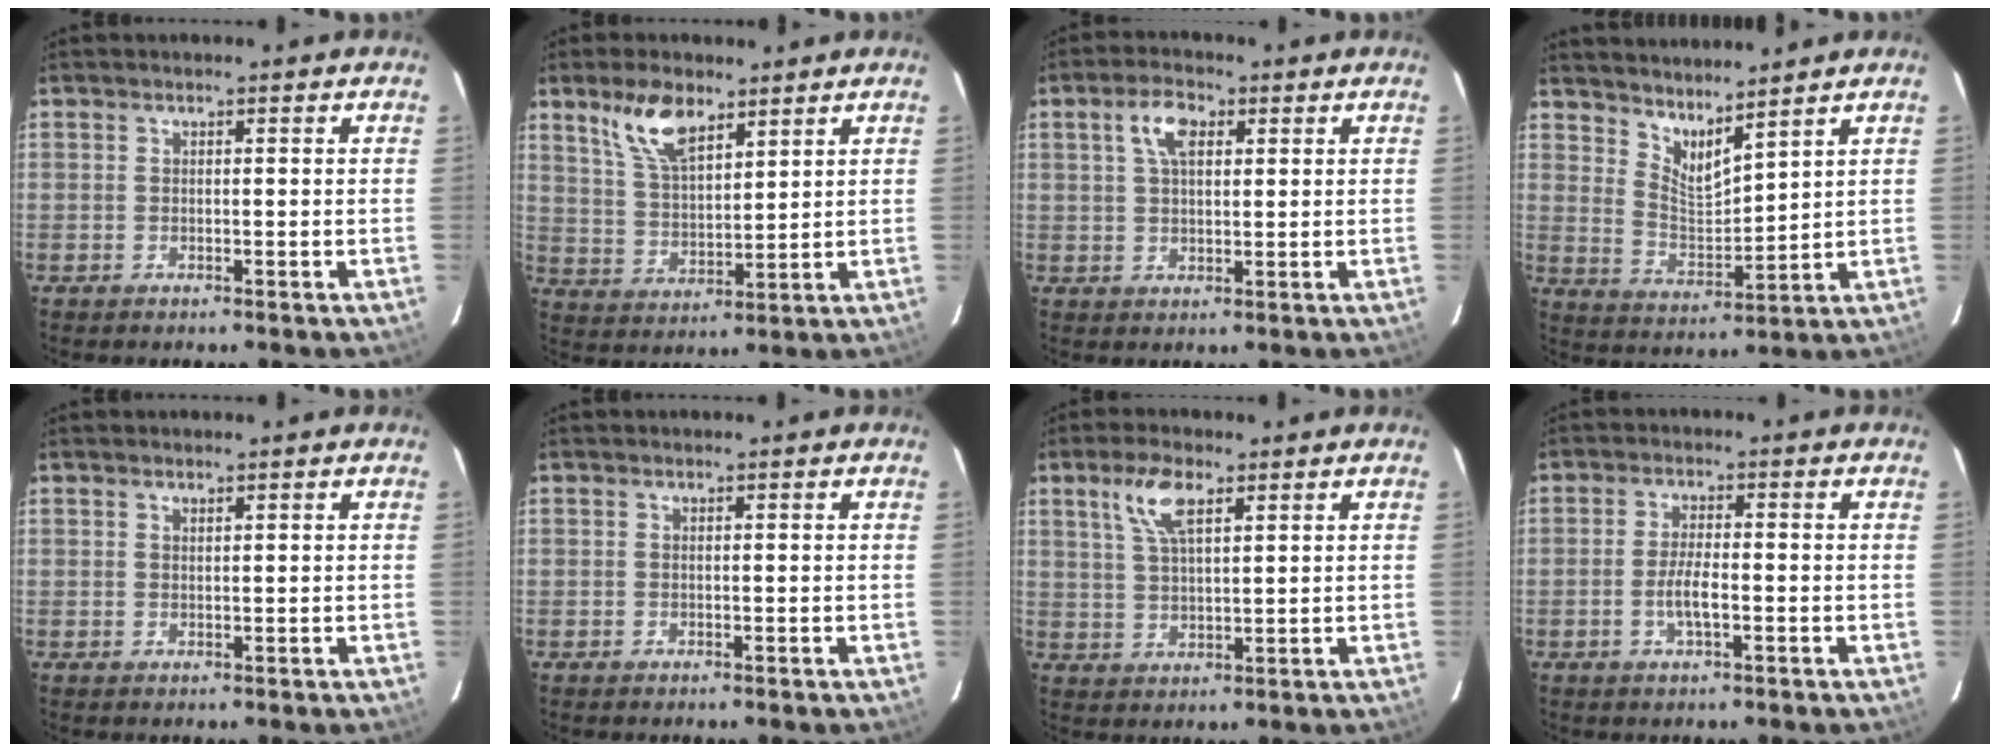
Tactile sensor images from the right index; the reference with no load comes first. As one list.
[{"total": 9.4, "force": [6.2, 3.9, 5.8], "torque": [-0.111, 0.010, 0.128]}, {"total": 5.3, "force": [2.1, 2.8, 4.1], "torque": [-0.075, 0.013, 0.038]}, {"total": 7.7, "force": [6.6, 1.3, 3.7], "torque": [-0.060, -0.012, 0.125]}, {"total": 0.7, "force": [0.6, 0.2, 0.1], "torque": [-0.003, 0.000, 0.012]}, {"total": 0.0}, {"total": 6.8, "force": [3.6, 2.5, 5.1], "torque": [-0.102, 0.010, 0.073]}, {"total": 4.0, "force": [-1.3, 1.0, 3.7], "torque": [-0.073, -0.003, -0.024]}]